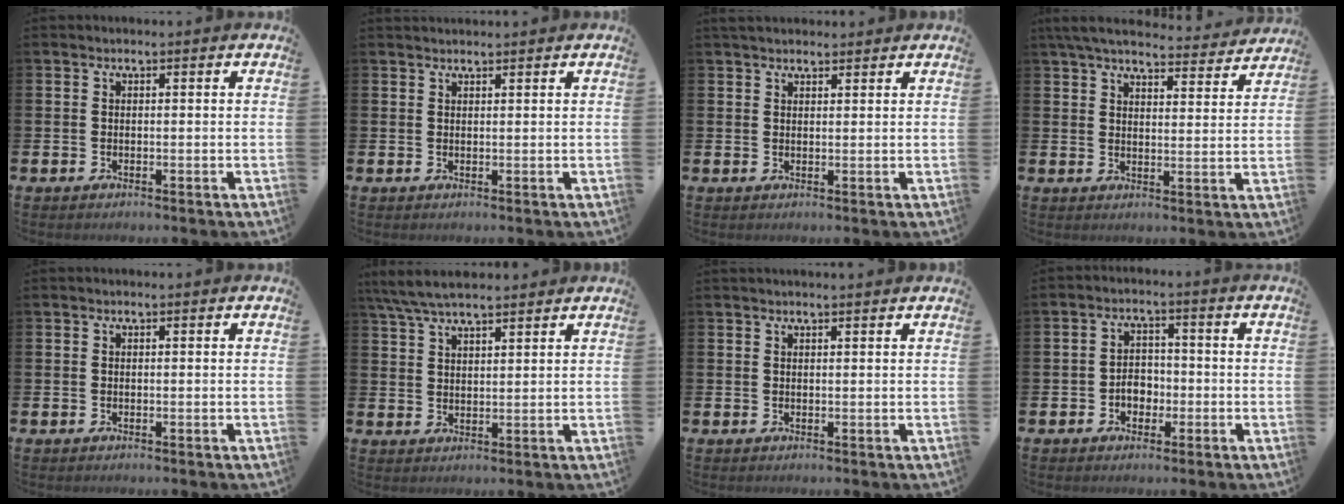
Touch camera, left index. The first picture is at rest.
{"total": 1.0, "force": [1.0, 0.1, 0.0], "torque": [0.013, -0.005, 0.017]}
{"total": 2.1, "force": [1.9, 0.7, 0.3], "torque": [0.006, -0.003, 0.033]}
{"total": 6.3, "force": [5.9, 1.3, 1.9], "torque": [-0.056, -0.033, 0.104]}
{"total": 0.0}
{"total": 5.9, "force": [5.4, 1.1, 2.1], "torque": [-0.056, -0.013, 0.100]}
{"total": 0.9, "force": [0.8, -0.1, 0.2], "torque": [-0.001, -0.001, 0.016]}
{"total": 3.3, "force": [-1.1, 2.5, 1.8], "torque": [-0.022, -0.001, -0.026]}